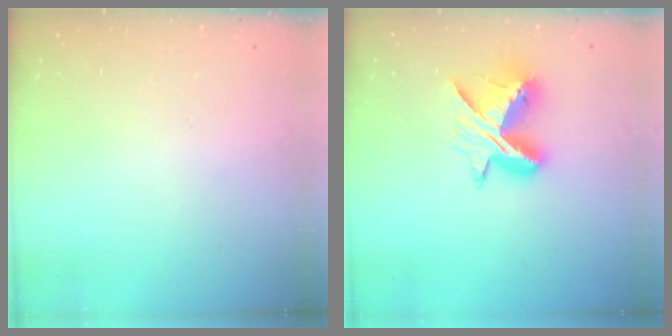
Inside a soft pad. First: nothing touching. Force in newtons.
{"total": 10.1, "press": 10.1, "slide": 0.7}